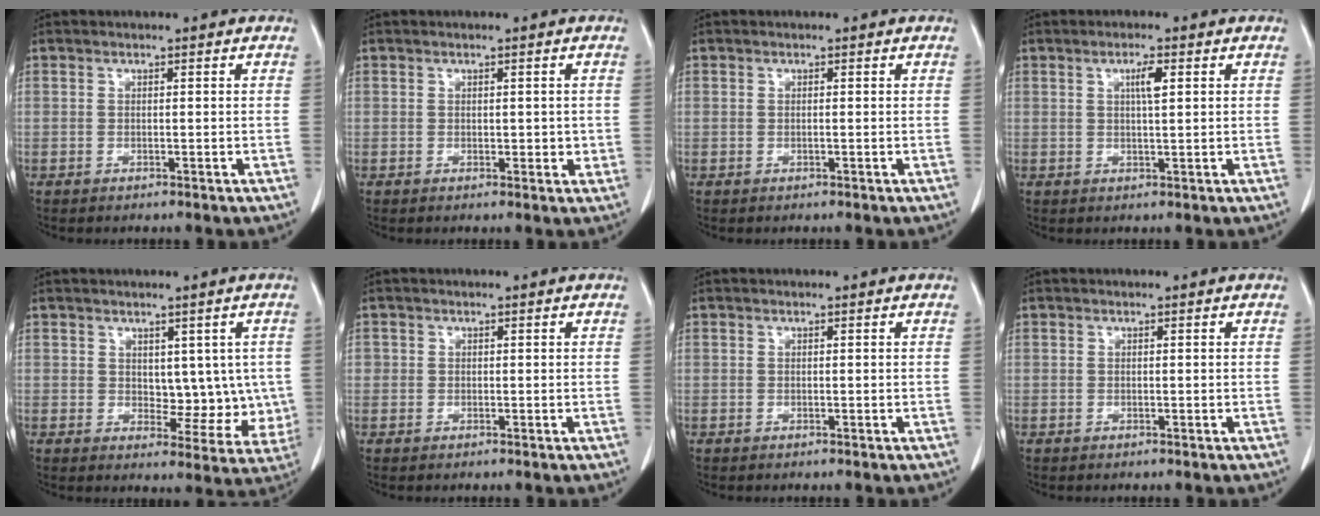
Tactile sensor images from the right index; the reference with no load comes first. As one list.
[{"total": 2.2, "force": [0.1, 1.4, 1.7], "torque": [-0.020, 0.002, 0.007]}, {"total": 0.0}, {"total": 2.7, "force": [0.9, 0.2, 2.5], "torque": [-0.043, 0.000, 0.015]}, {"total": 6.9, "force": [0.9, 4.4, 5.3], "torque": [-0.044, 0.004, 0.024]}, {"total": 0.7, "force": [0.1, 0.7, 0.0], "torque": [0.010, 0.004, -0.001]}, {"total": 0.0}, {"total": 0.0}]